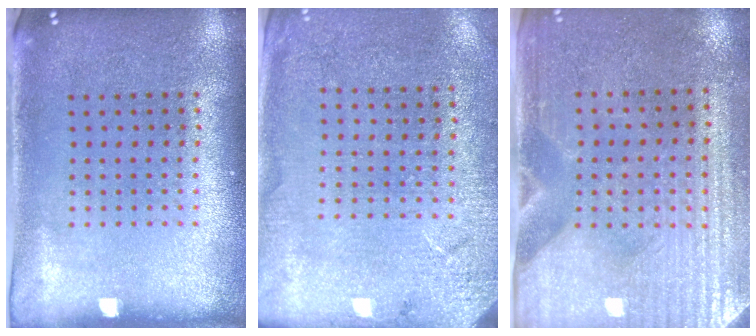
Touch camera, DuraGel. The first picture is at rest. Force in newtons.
{"total": 2.6, "press": 2.5, "slide": 0.5}
{"total": 3.6, "press": 3.2, "slide": 1.6}